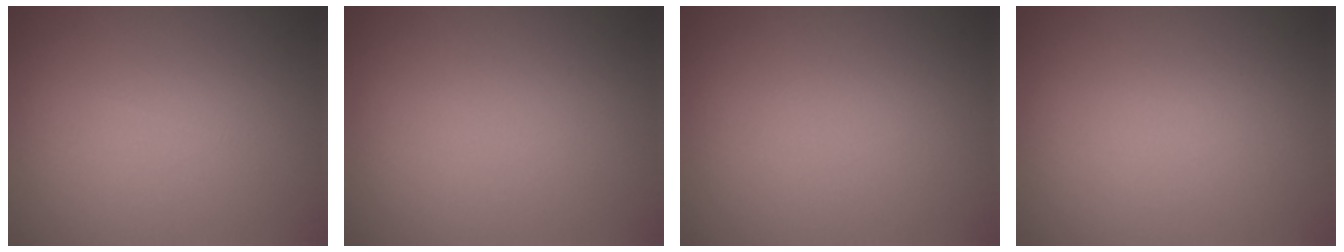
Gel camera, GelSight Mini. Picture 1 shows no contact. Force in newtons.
{"total": 0.0}
{"total": 0.0}
{"total": 0.0}